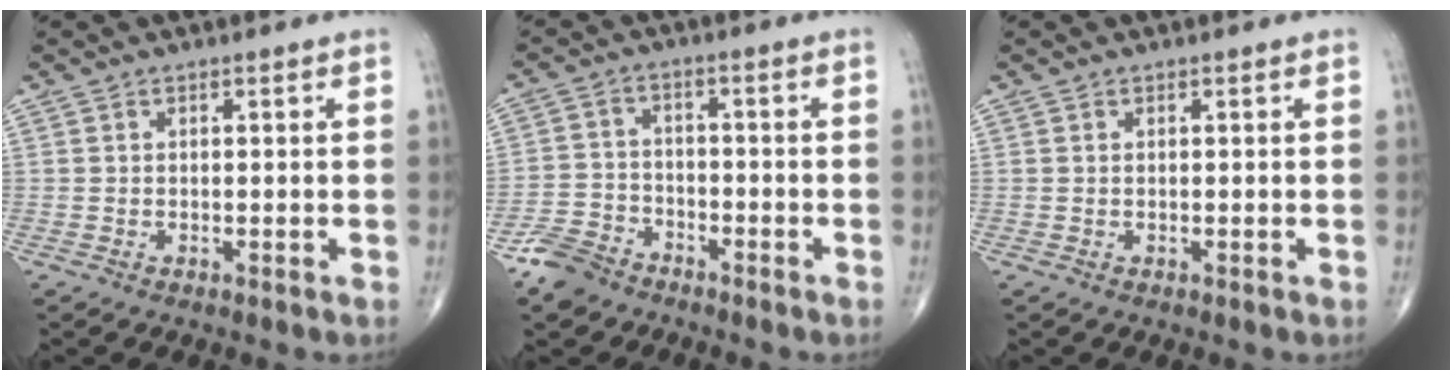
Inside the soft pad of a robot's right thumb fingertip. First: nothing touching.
{"total": 6.3, "force": [-5.0, 3.6, 1.5], "torque": [-0.025, 0.019, -0.102]}
{"total": 0.0}